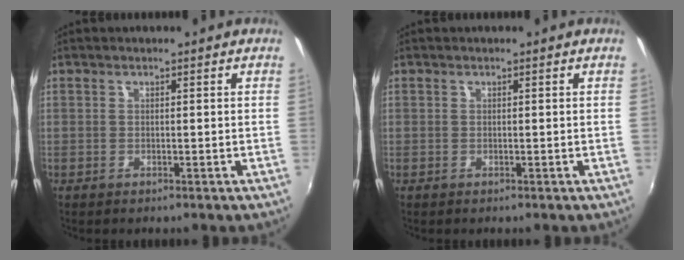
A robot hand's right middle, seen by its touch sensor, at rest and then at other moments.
{"total": 0.0}